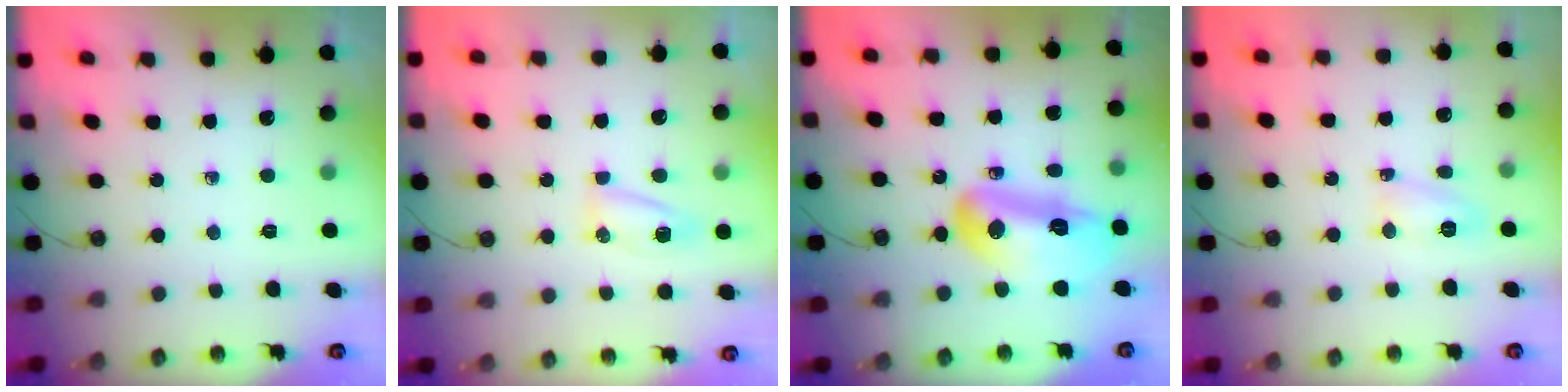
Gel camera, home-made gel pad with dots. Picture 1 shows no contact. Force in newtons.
{"total": 5.6, "press": 5.6, "slide": 0.6}
{"total": 15.7, "press": 15.6, "slide": 1.8}
{"total": 6.1, "press": 6.1, "slide": 0.4}